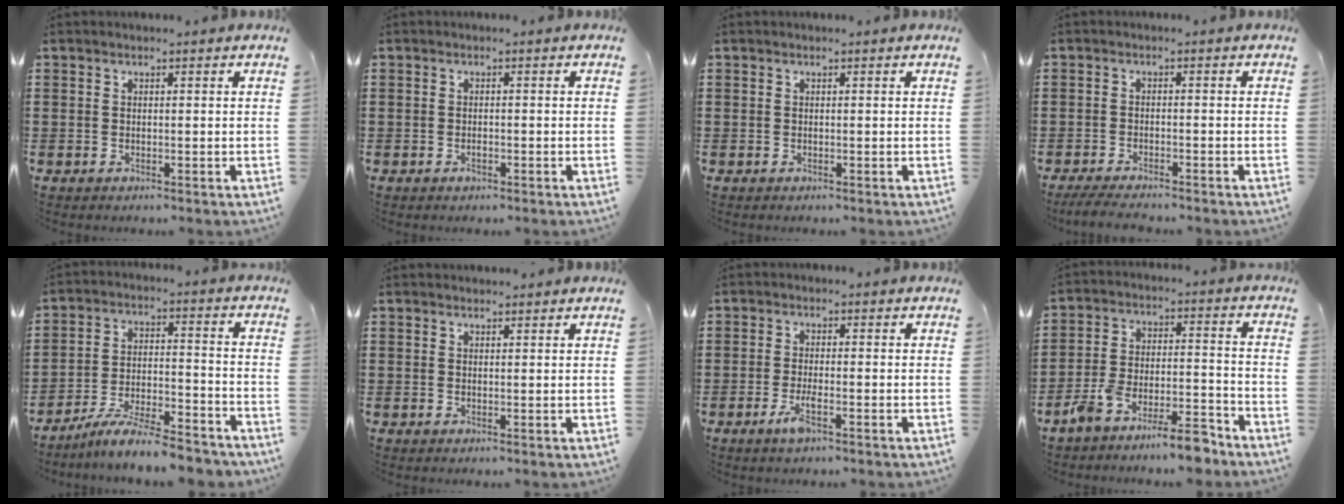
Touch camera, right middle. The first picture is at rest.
{"total": 0.9, "force": [-0.6, 0.4, 0.6], "torque": [-0.015, -0.005, -0.010]}
{"total": 0.0}
{"total": 2.8, "force": [-2.7, 0.2, 0.9], "torque": [-0.023, 0.000, -0.056]}
{"total": 8.0, "force": [-7.4, 0.4, 3.1], "torque": [-0.051, 0.007, -0.141]}
{"total": 0.7, "force": [0.7, 0.2, 0.0], "torque": [0.007, -0.004, 0.012]}
{"total": 3.2, "force": [-1.6, 0.5, 2.7], "torque": [-0.059, -0.006, -0.032]}
{"total": 8.7, "force": [-8.0, 0.8, 3.4], "torque": [-0.057, 0.018, -0.152]}